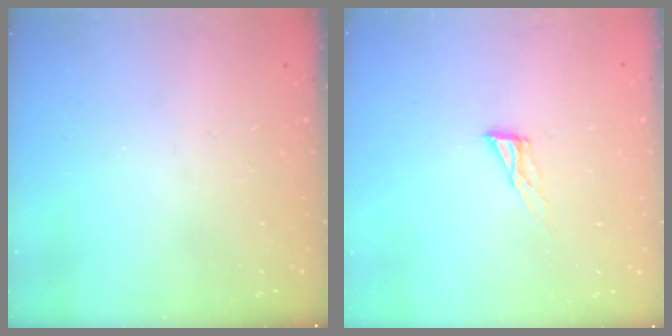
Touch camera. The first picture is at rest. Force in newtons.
{"total": 6.5, "press": 6.5, "slide": 0.4}